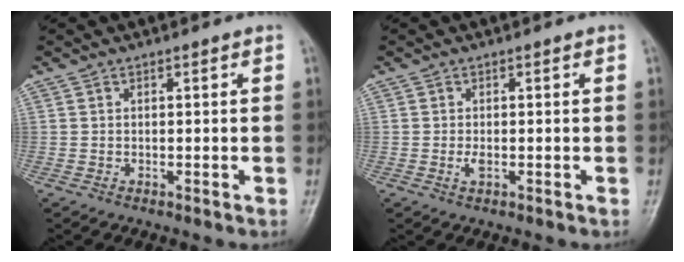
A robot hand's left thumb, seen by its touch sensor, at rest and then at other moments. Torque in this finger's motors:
{"motor_torque": [-0.04, 0.06, 0.06, -0.01, 0.00]}